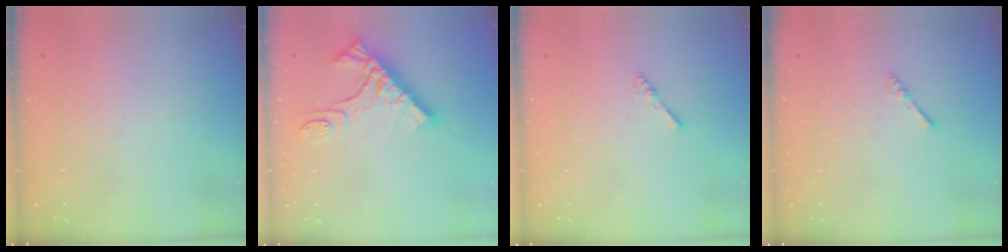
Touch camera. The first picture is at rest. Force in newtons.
{"total": 13.6, "press": 13.5, "slide": 1.5}
{"total": 2.4, "press": 2.4, "slide": 0.5}
{"total": 2.4, "press": 2.4, "slide": 0.5}